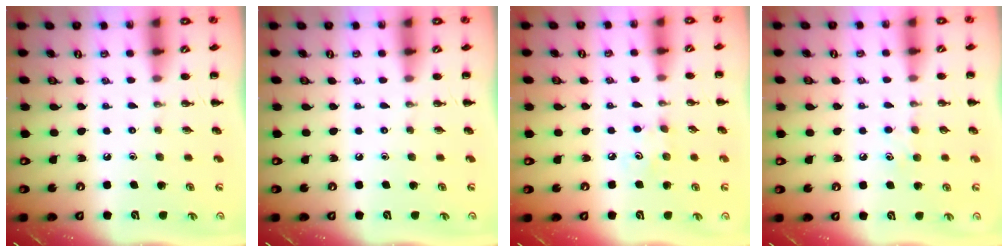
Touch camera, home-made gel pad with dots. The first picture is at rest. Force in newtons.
{"total": 0.0}
{"total": 3.4, "press": 3.3, "slide": 0.9}
{"total": 5.6, "press": 5.4, "slide": 1.6}